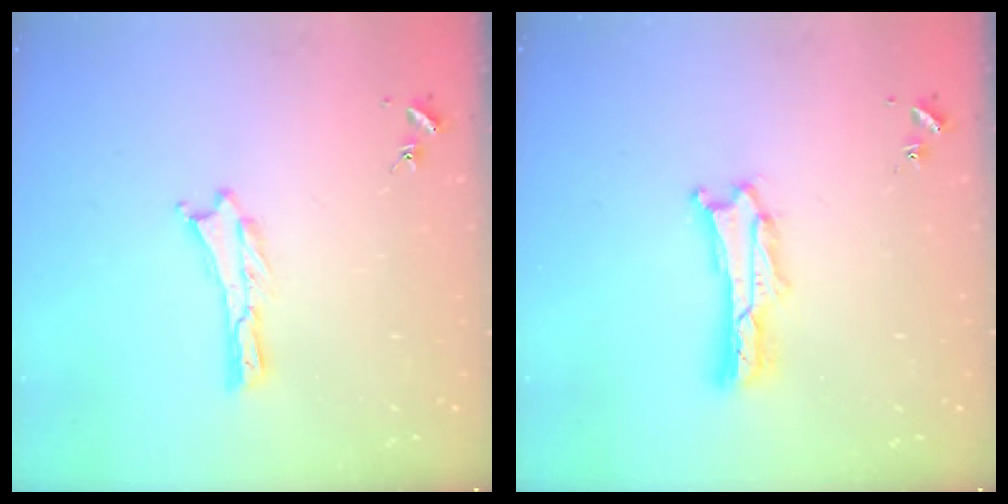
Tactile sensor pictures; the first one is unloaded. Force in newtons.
{"total": 1.4, "press": 1.3, "slide": 0.2}